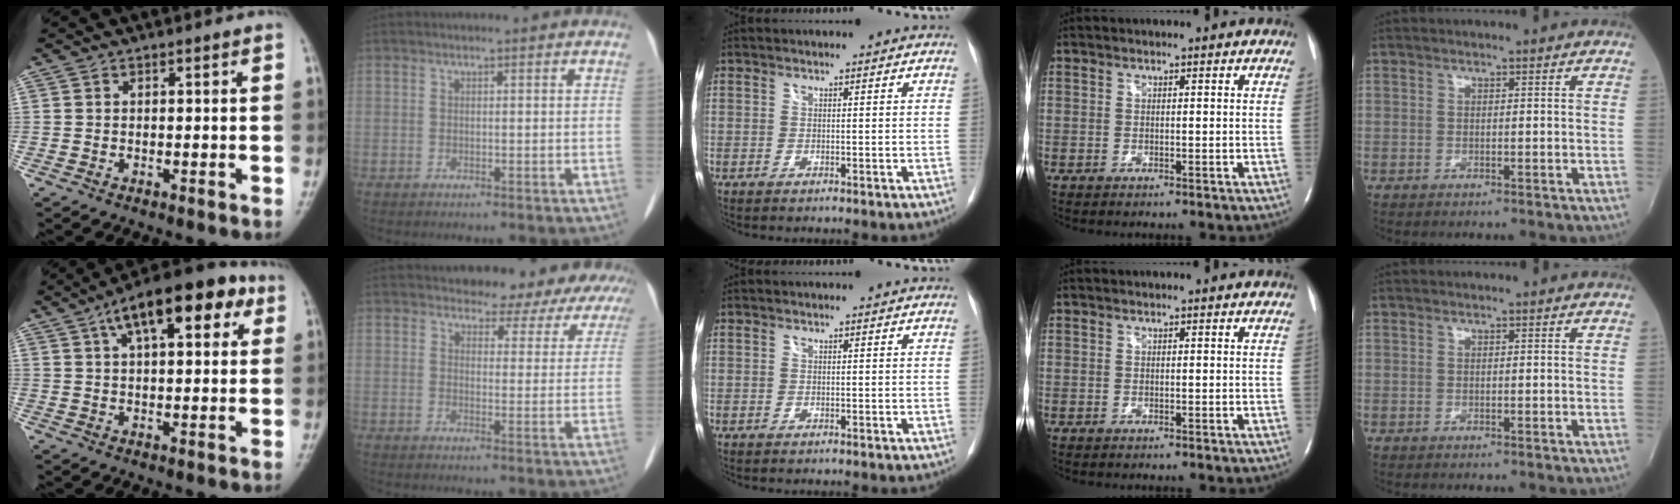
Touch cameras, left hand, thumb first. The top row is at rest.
{"thumb": {"total": 15.8, "force": [6.9, 6.9, 12.5], "torque": [-0.156, 0.012, 0.099]}, "index": {"total": 12.1, "force": [11.3, 3.4, 2.2], "torque": [0.004, -0.009, 0.107]}}